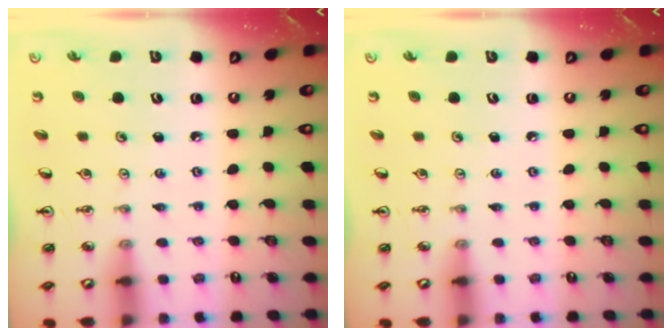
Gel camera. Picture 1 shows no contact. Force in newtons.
{"total": 0.0}